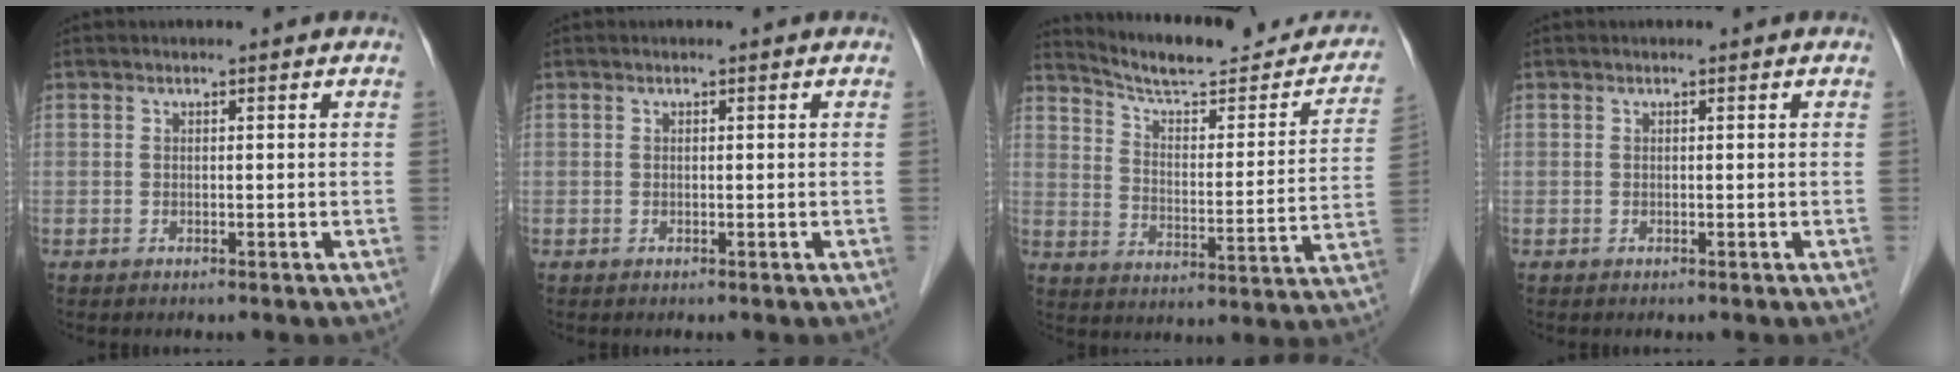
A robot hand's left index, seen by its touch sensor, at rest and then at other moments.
{"total": 0.0}
{"total": 20.6, "force": [18.7, 4.0, 7.8], "torque": [-0.101, -0.024, 0.250]}
{"total": 0.0}